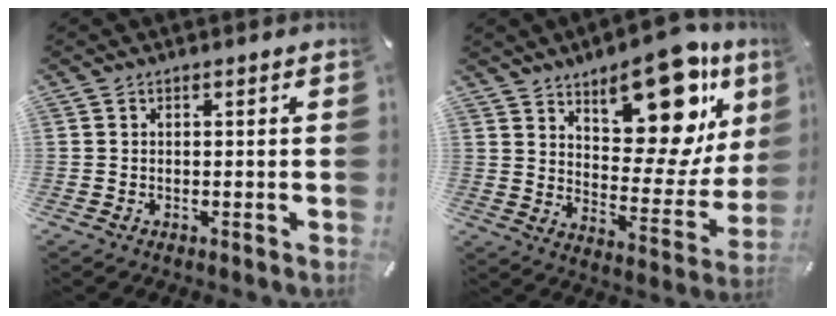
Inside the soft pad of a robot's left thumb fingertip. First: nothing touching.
{"total": 21.8, "force": [13.8, 10.5, 13.2], "torque": [-0.154, -0.105, 0.227]}